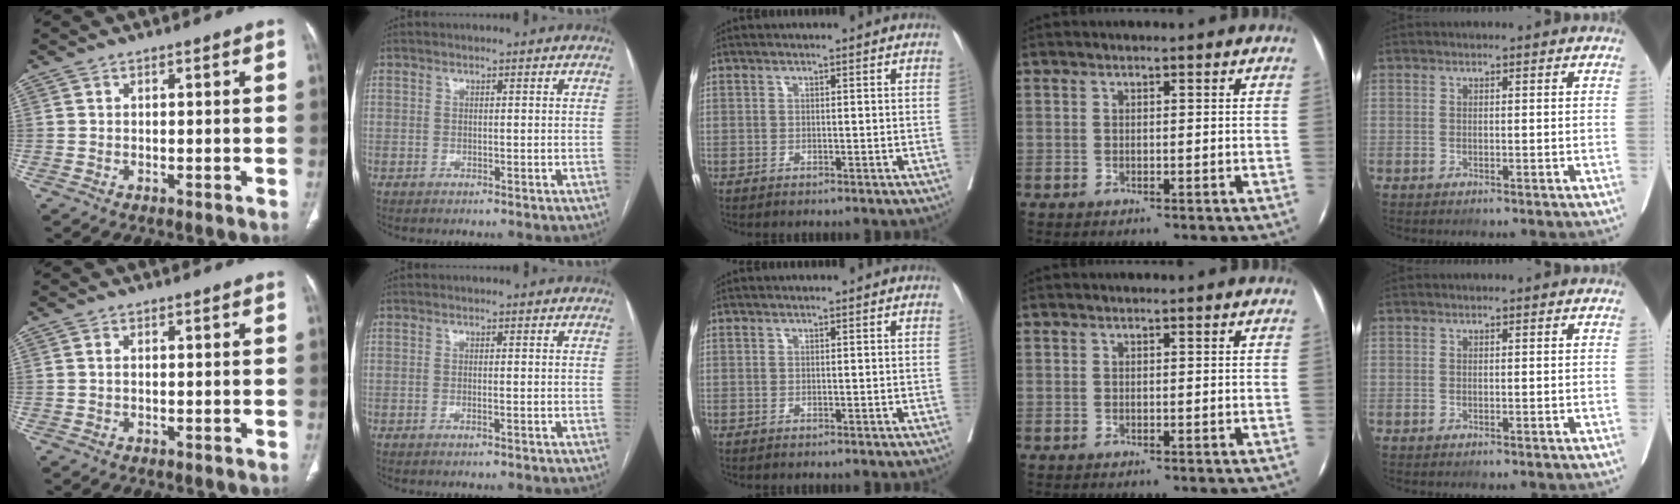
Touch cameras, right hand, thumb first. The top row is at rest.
{"thumb": {"total": 0.7, "force": [0.1, 0.4, 0.5], "torque": [-0.016, 0.005, 0.004]}, "index": {"total": 0.7, "force": [-0.3, -0.1, 0.6], "torque": [-0.014, 0.000, -0.005]}}